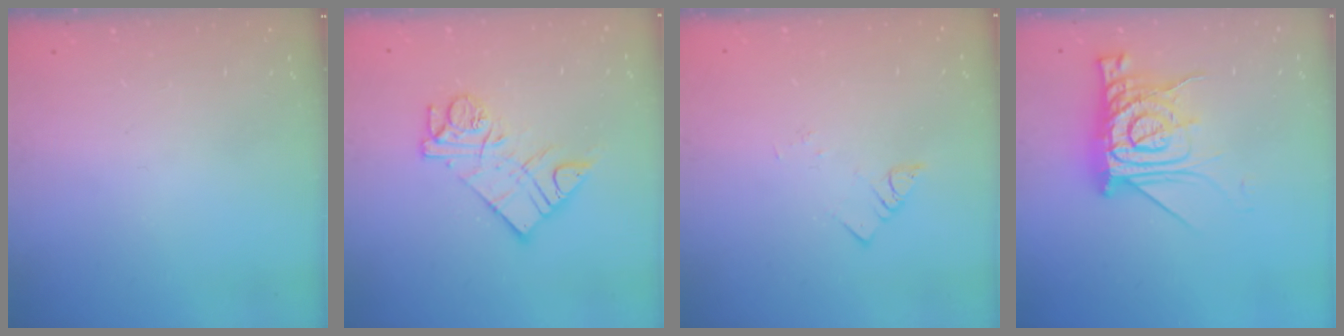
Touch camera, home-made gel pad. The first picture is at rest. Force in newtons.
{"total": 12.0, "press": 11.9, "slide": 1.0}
{"total": 1.9, "press": 1.9, "slide": 0.2}
{"total": 14.6, "press": 14.5, "slide": 1.7}